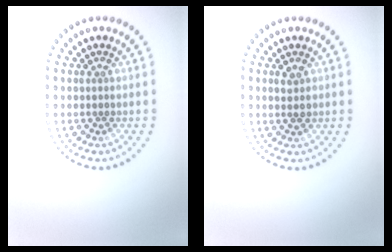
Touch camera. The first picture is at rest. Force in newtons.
{"total": 1.5, "press": 1.5, "slide": 0.2}